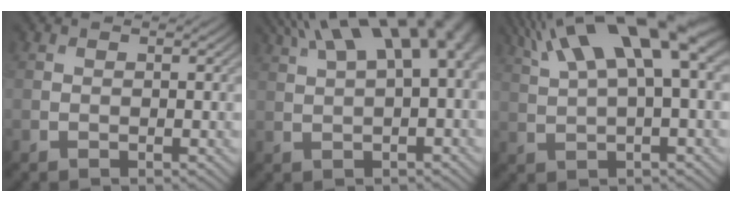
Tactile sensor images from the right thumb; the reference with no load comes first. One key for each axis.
{"total": 14.3, "fx": 5.9, "fy": 5.6, "fz": 11.7, "tx": -0.180, "ty": 0.041, "tz": 0.092}
{"total": 13.1, "fx": 6.3, "fy": 3.6, "fz": 10.9, "tx": -0.206, "ty": 0.024, "tz": 0.115}